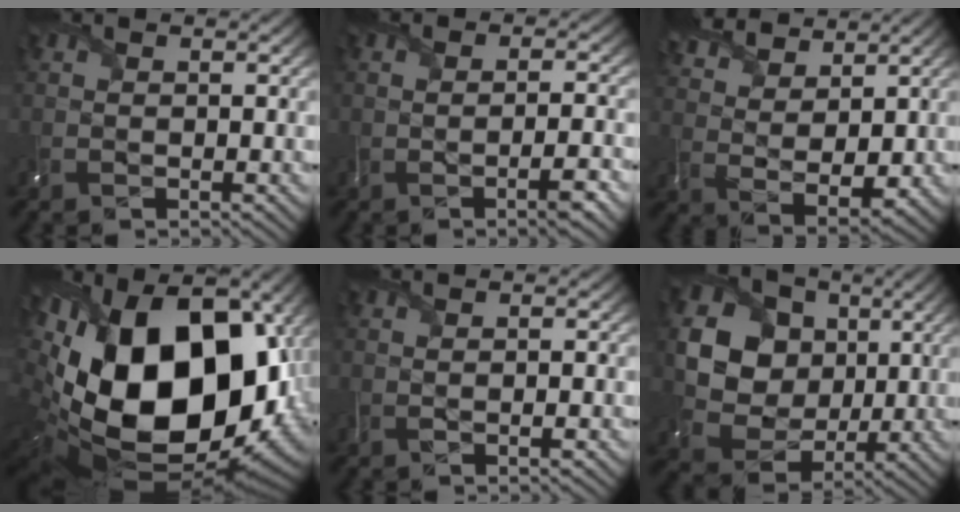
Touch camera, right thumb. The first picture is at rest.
{"total": 2.8, "force": [-1.8, -0.1, 2.1], "torque": [-0.027, 0.004, -0.037]}
{"total": 8.5, "force": [6.3, 3.5, 4.4], "torque": [-0.113, 0.012, 0.113]}
{"total": 23.4, "force": [-0.5, 14.5, 18.3], "torque": [-0.382, -0.060, 0.014]}
{"total": 0.6, "force": [-0.3, -0.3, 0.4], "torque": [0.001, -0.004, -0.014]}
{"total": 13.3, "force": [3.0, 11.4, 6.1], "torque": [-0.200, 0.030, 0.072]}